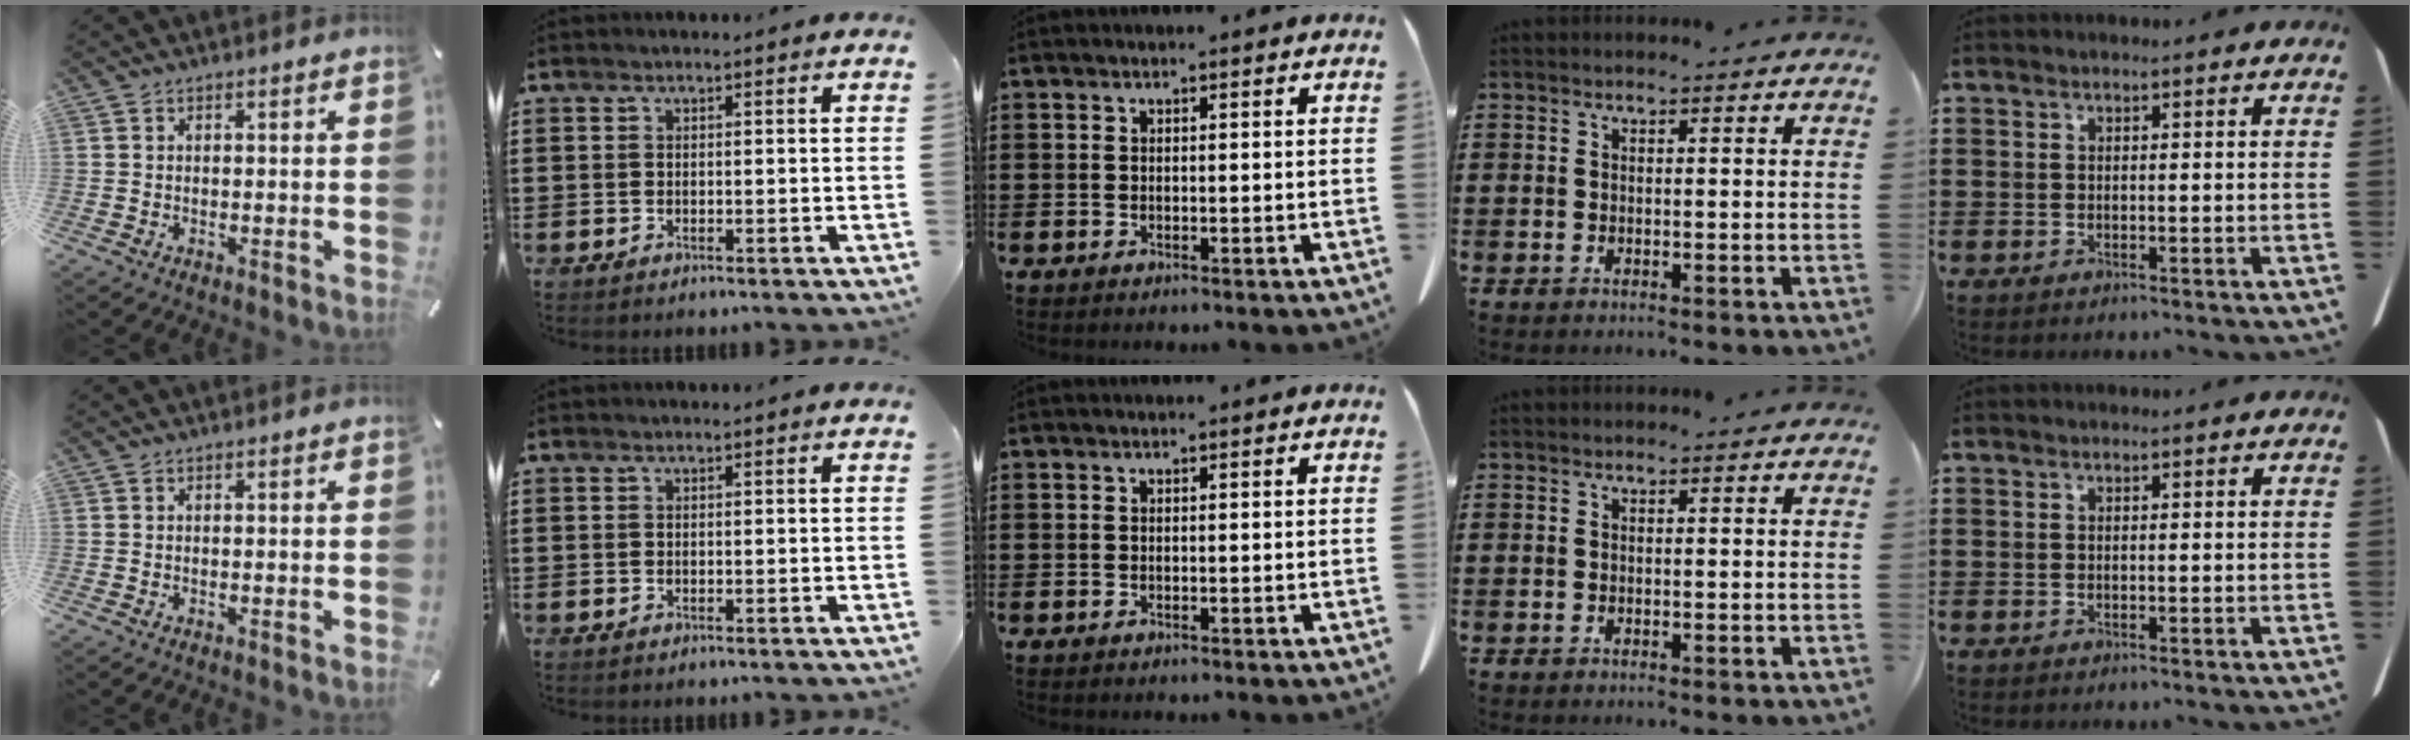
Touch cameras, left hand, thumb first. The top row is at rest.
{}